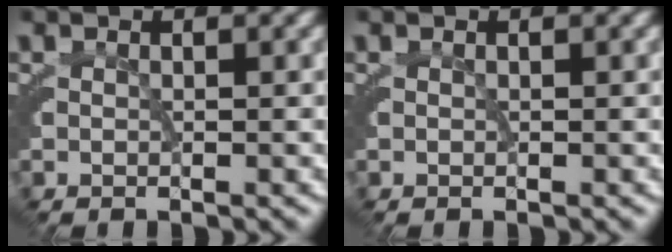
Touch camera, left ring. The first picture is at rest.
{"total": 0.0}